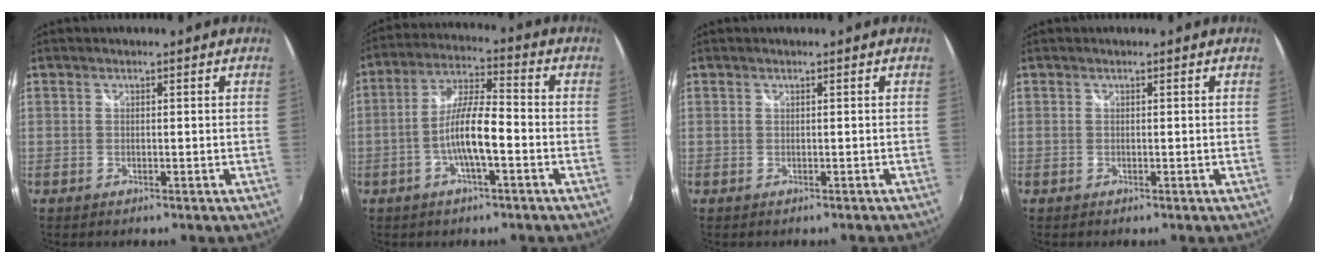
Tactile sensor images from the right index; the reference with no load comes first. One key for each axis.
{"total": 9.0, "fx": -3.1, "fy": 1.6, "fz": 8.3, "tx": -0.170, "ty": 0.006, "tz": -0.057}
{"total": 0.0}
{"total": 0.0}